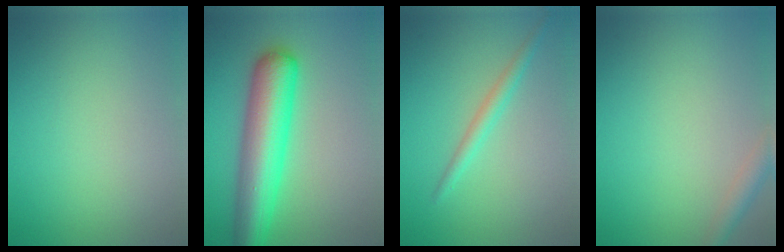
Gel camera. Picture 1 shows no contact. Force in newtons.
{"total": 8.4, "press": 8.4, "slide": 0.3}
{"total": 1.8, "press": 1.8, "slide": 0.1}
{"total": 2.0, "press": 2.0, "slide": 0.1}